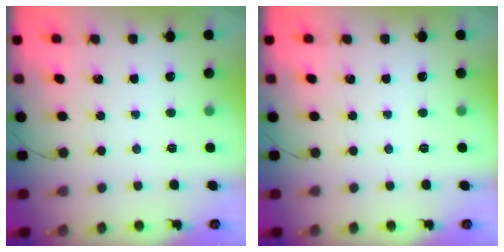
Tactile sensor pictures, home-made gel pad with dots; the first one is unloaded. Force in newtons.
{"total": 0.0}